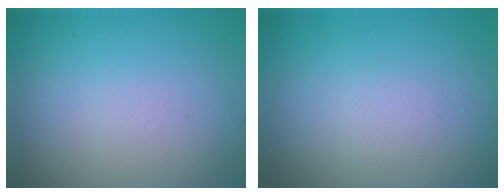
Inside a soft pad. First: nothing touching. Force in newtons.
{"total": 1.0, "press": 0.9, "slide": 0.1}